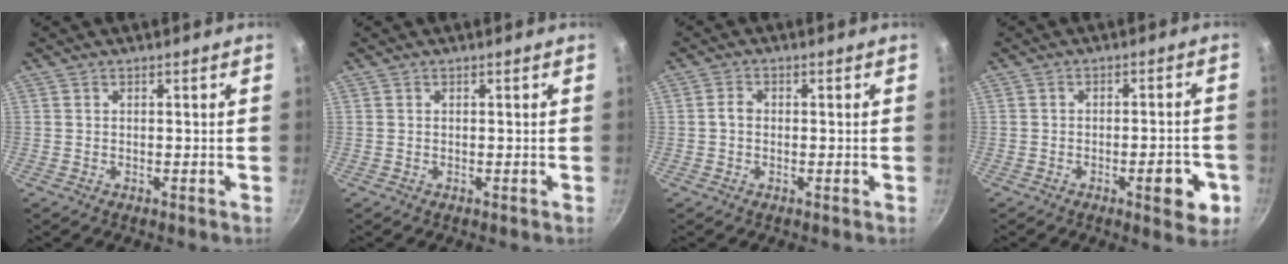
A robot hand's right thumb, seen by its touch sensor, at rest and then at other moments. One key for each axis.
{"total": 0.0}
{"total": 1.8, "fx": -0.2, "fy": 1.4, "fz": 1.1, "tx": -0.019, "ty": 0.010, "tz": -0.006}
{"total": 7.8, "fx": -3.0, "fy": 2.8, "fz": 6.6, "tx": -0.067, "ty": 0.018, "tz": -0.035}